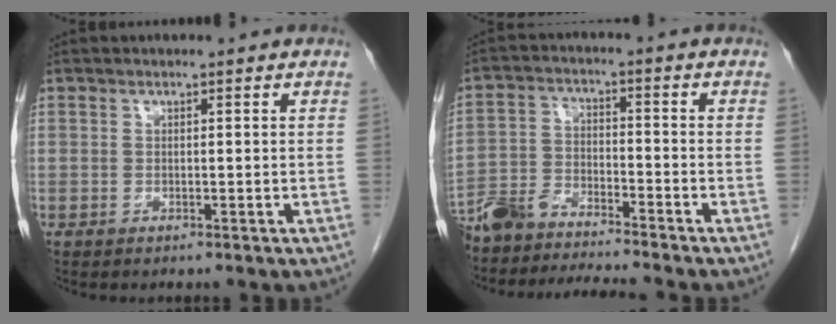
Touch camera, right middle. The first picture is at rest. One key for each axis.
{"total": 8.4, "fx": -8.2, "fy": -0.2, "fz": 1.6, "tx": -0.036, "ty": 0.001, "tz": -0.157}